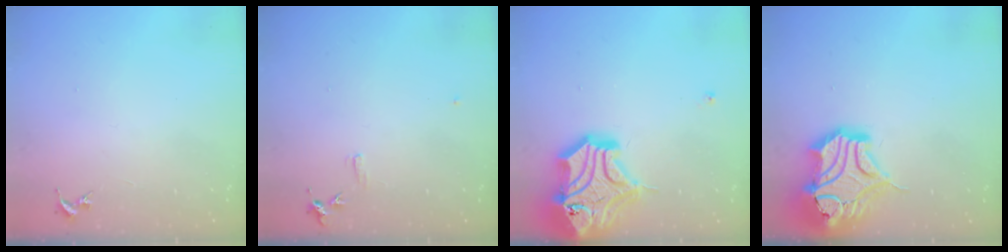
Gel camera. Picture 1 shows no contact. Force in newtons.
{"total": 5.6, "press": 5.5, "slide": 0.7}
{"total": 23.5, "press": 23.3, "slide": 3.4}
{"total": 19.2, "press": 18.9, "slide": 3.2}